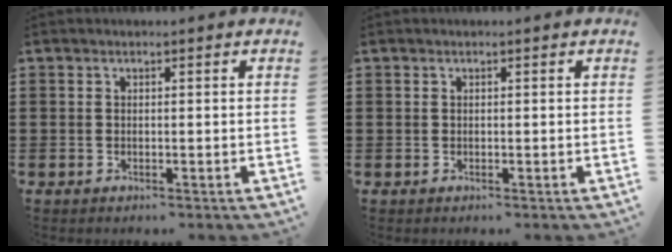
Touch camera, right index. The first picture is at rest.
{"total": 0.0}